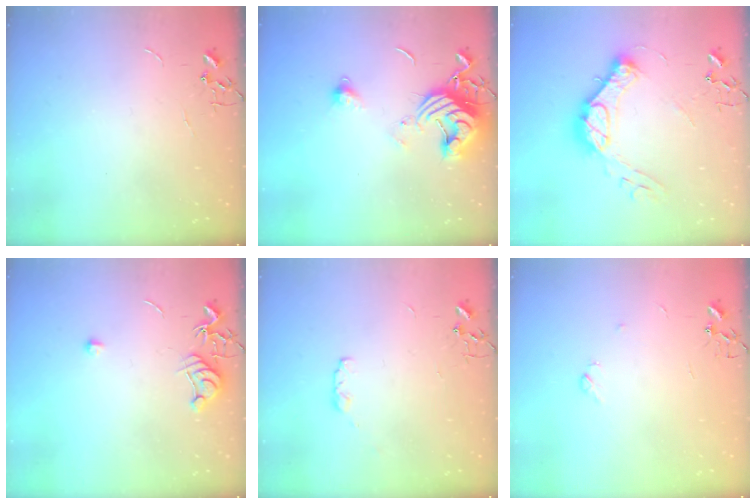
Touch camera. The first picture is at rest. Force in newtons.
{"total": 13.4, "press": 13.3, "slide": 1.4}
{"total": 15.7, "press": 15.6, "slide": 1.5}
{"total": 8.1, "press": 8.1, "slide": 0.4}
{"total": 4.2, "press": 4.1, "slide": 0.7}
{"total": 3.6, "press": 3.5, "slide": 0.6}